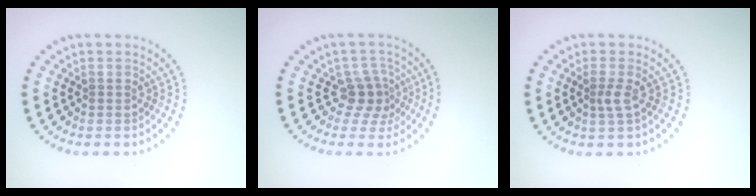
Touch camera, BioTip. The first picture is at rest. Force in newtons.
{"total": 2.6, "press": 1.8, "slide": 1.8}
{"total": 1.4, "press": 1.2, "slide": 0.8}